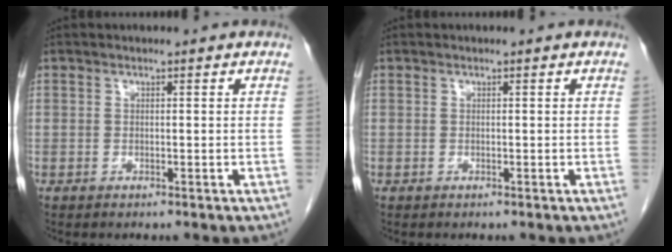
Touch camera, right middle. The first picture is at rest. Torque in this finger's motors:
{"motor_torque": [0.02, 0.11, -0.03, -0.02]}